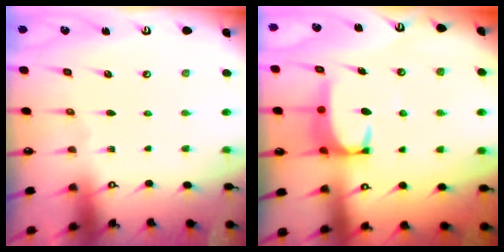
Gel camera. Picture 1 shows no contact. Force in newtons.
{"total": 4.5, "press": 4.4, "slide": 1.1}